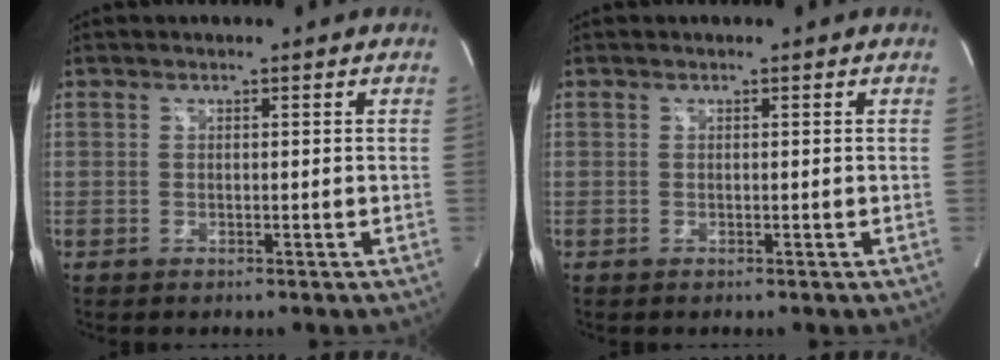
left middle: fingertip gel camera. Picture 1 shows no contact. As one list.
[{"total": 0.0}]